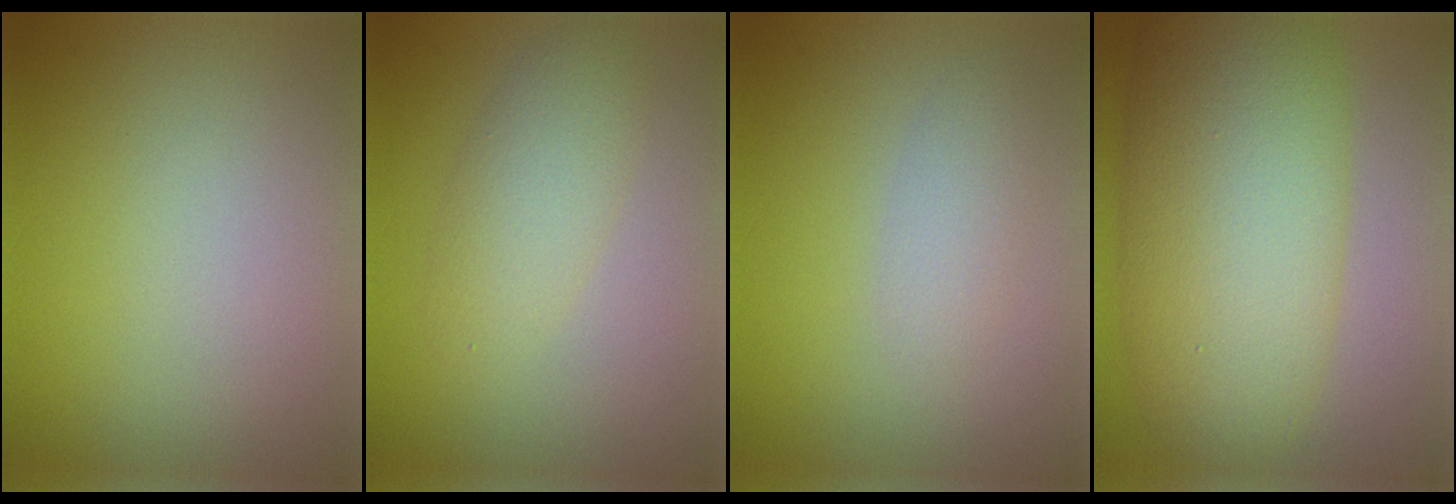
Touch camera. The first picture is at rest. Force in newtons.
{"total": 3.2, "press": 3.2, "slide": 0.1}
{"total": 2.0, "press": 2.0, "slide": 0.1}
{"total": 11.7, "press": 11.7, "slide": 0.4}